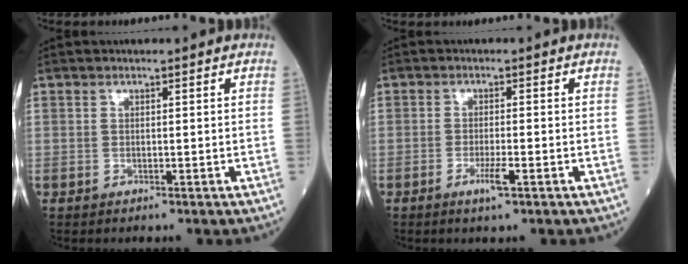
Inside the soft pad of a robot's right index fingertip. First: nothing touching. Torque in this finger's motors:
{"motor_torque": [0.45, -0.08, 0.20, 0.06]}